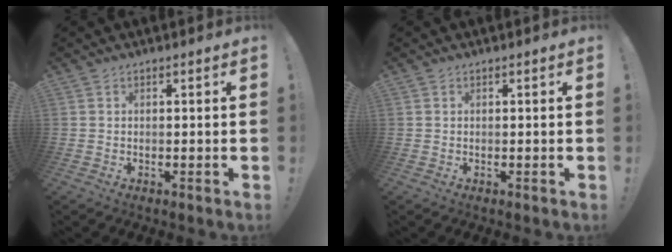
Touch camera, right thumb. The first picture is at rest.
{"total": 0.0}